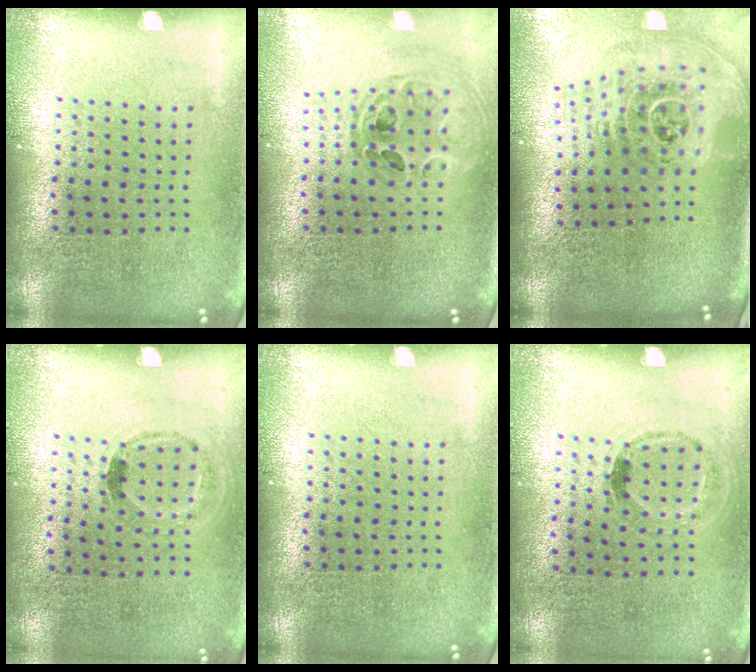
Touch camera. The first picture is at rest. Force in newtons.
{"total": 0.8, "press": 0.8, "slide": 0.1}
{"total": 2.6, "press": 1.8, "slide": 1.9}
{"total": 1.1, "press": 0.7, "slide": 0.8}
{"total": 0.0}
{"total": 1.1, "press": 0.7, "slide": 0.8}